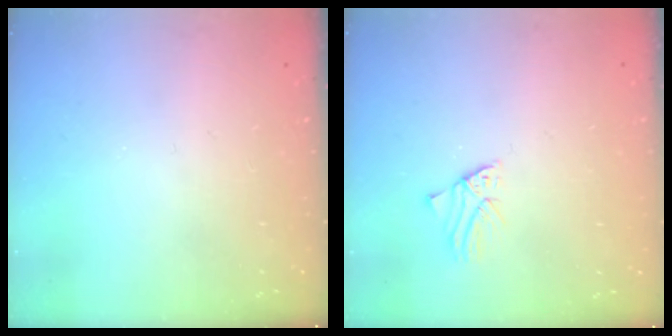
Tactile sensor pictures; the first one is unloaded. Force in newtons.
{"total": 1.4, "press": 1.3, "slide": 0.1}